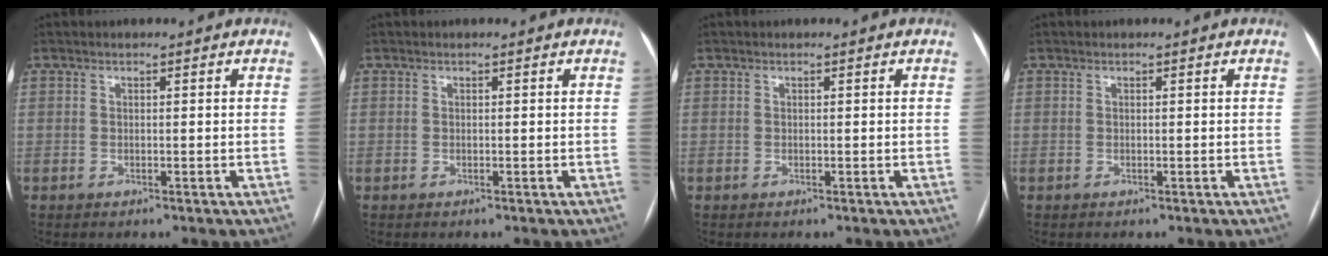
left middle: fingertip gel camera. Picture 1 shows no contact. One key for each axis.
{"total": 0.0}
{"total": 0.0}
{"total": 0.0}